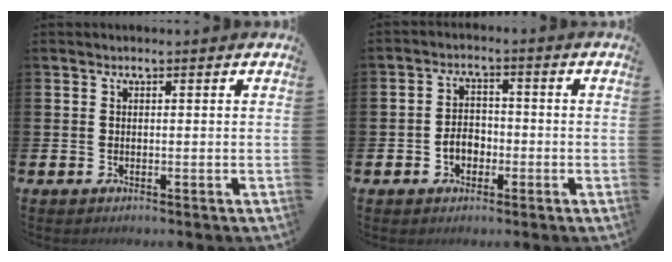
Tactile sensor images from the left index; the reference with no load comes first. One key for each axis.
{"total": 3.3, "fx": -1.2, "fy": 2.5, "fz": 1.8, "tx": -0.028, "ty": 0.002, "tz": -0.029}